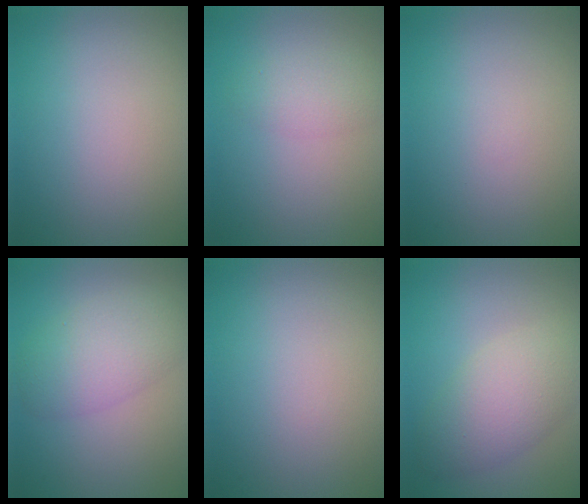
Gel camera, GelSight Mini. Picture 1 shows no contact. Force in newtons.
{"total": 2.2, "press": 2.2, "slide": 0.1}
{"total": 0.0}
{"total": 5.2, "press": 5.2, "slide": 0.2}
{"total": 0.0}
{"total": 5.4, "press": 5.4, "slide": 0.3}